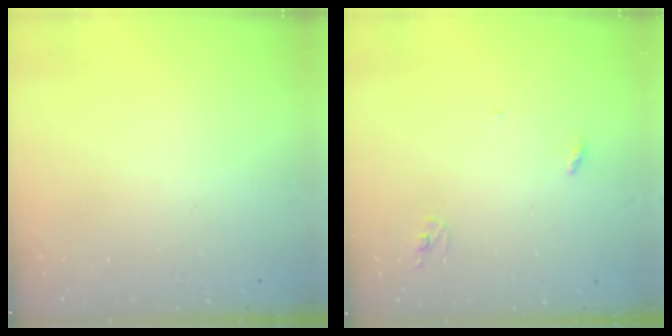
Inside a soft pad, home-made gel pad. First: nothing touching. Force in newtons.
{"total": 2.9, "press": 2.9, "slide": 0.2}